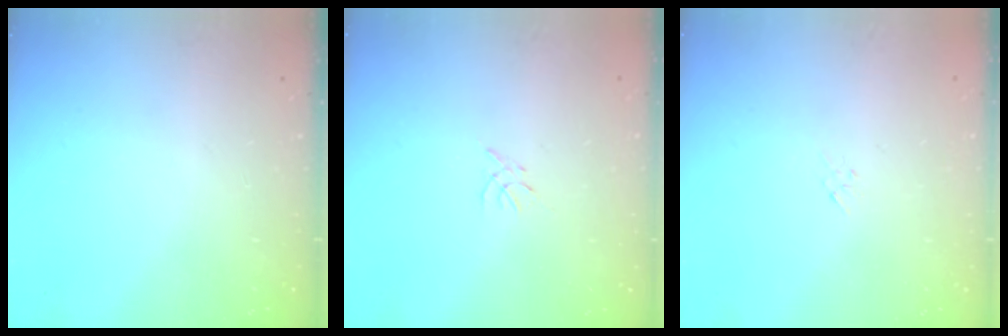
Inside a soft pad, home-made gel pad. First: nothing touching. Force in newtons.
{"total": 0.0}
{"total": 1.3, "press": 1.2, "slide": 0.5}